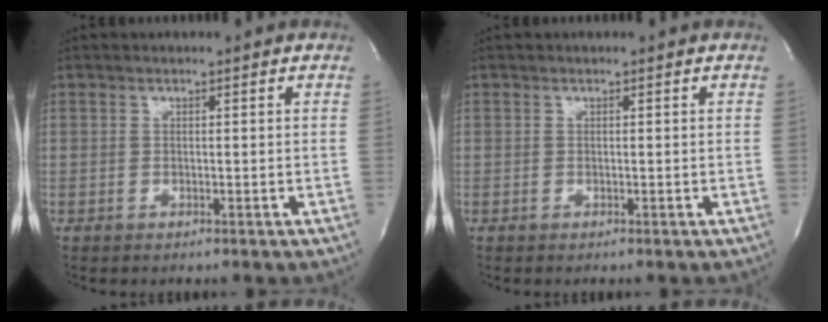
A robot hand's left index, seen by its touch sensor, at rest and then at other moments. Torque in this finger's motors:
{"motor_torque": [-0.02, 0.00, -0.01, 0.00]}